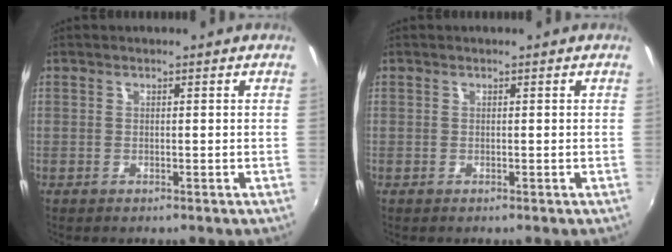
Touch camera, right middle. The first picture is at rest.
{"total": 0.0}